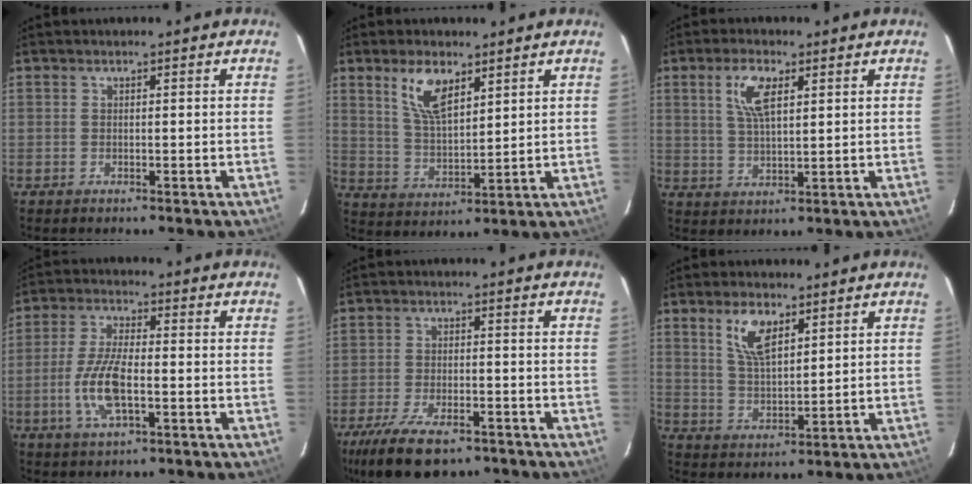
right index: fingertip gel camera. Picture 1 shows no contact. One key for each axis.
{"total": 8.5, "fx": 4.9, "fy": 3.7, "fz": 5.9, "tx": -0.112, "ty": 0.005, "tz": 0.101}
{"total": 6.5, "fx": 2.7, "fy": 2.6, "fz": 5.3, "tx": -0.103, "ty": 0.008, "tz": 0.055}
{"total": 9.5, "fx": -2.6, "fy": 3.3, "fz": 8.5, "tx": -0.180, "ty": -0.001, "tz": -0.053}
{"total": 14.2, "fx": -9.9, "fy": 6.0, "fz": 8.4, "tx": -0.189, "ty": -0.029, "tz": -0.165}
{"total": 7.6, "fx": 4.1, "fy": 3.4, "fz": 5.4, "tx": -0.103, "ty": 0.006, "tz": 0.083}